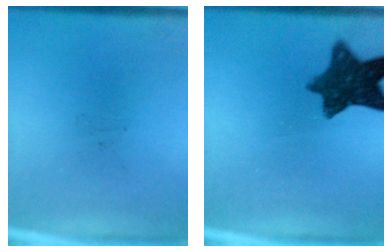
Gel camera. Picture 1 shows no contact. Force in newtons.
{"total": 10.1}